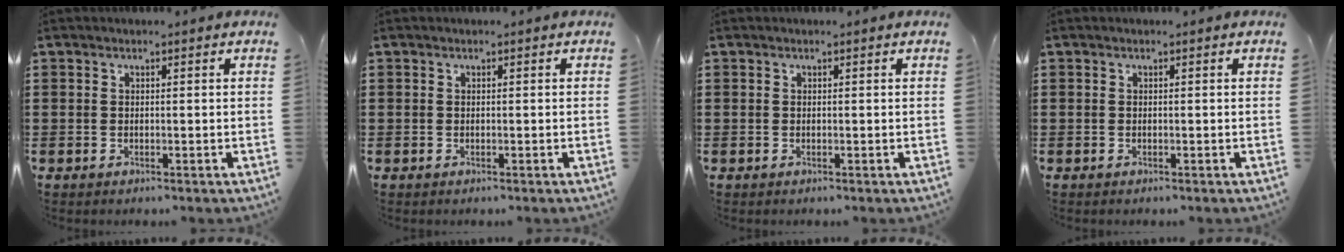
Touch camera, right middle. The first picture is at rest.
{"total": 0.0}
{"total": 0.0}
{"total": 0.0}